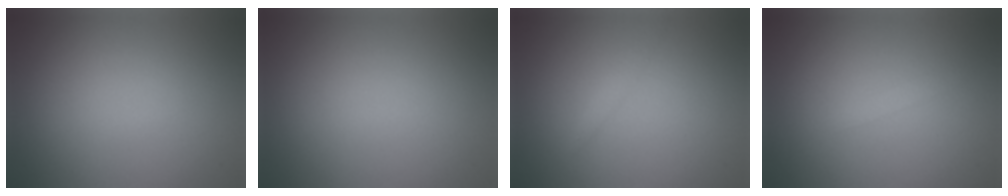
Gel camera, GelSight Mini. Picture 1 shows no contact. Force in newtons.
{"total": 0.0}
{"total": 1.0, "press": 1.0, "slide": 0.0}
{"total": 0.8, "press": 0.8, "slide": 0.1}